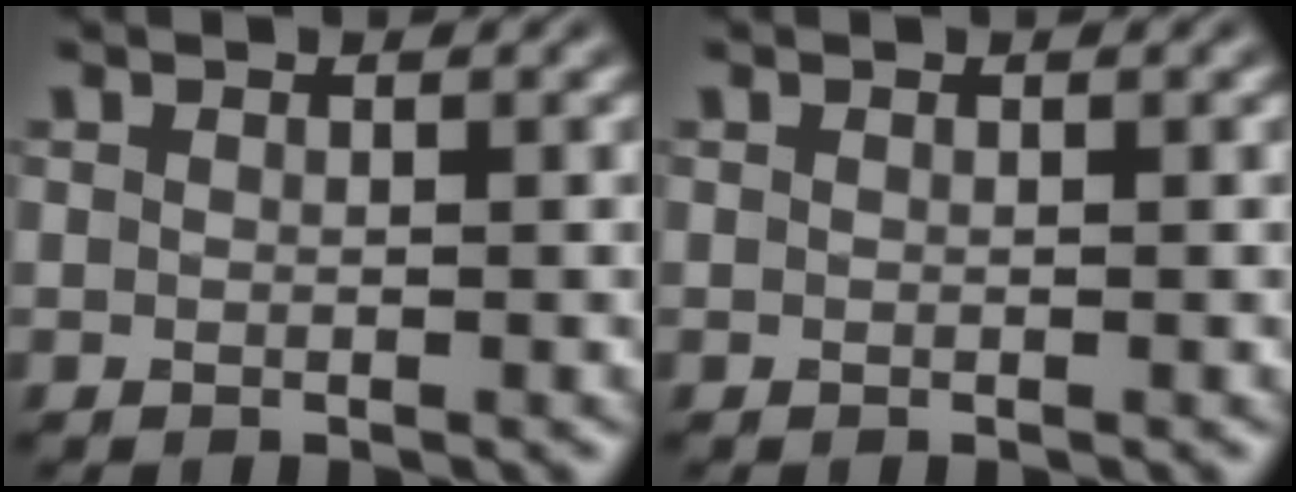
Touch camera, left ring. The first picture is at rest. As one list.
[{"total": 0.0}]